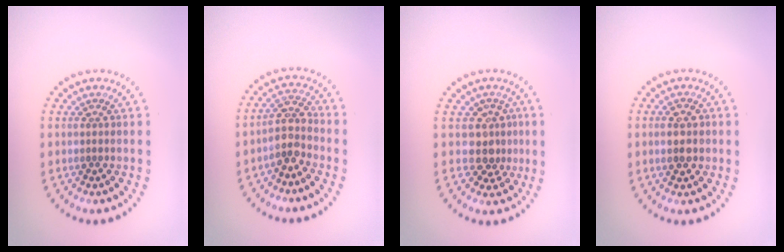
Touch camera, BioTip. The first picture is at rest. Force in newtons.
{"total": 3.1, "press": 2.4, "slide": 1.9}
{"total": 2.7, "press": 2.2, "slide": 1.6}
{"total": 3.1, "press": 3.1, "slide": 0.4}